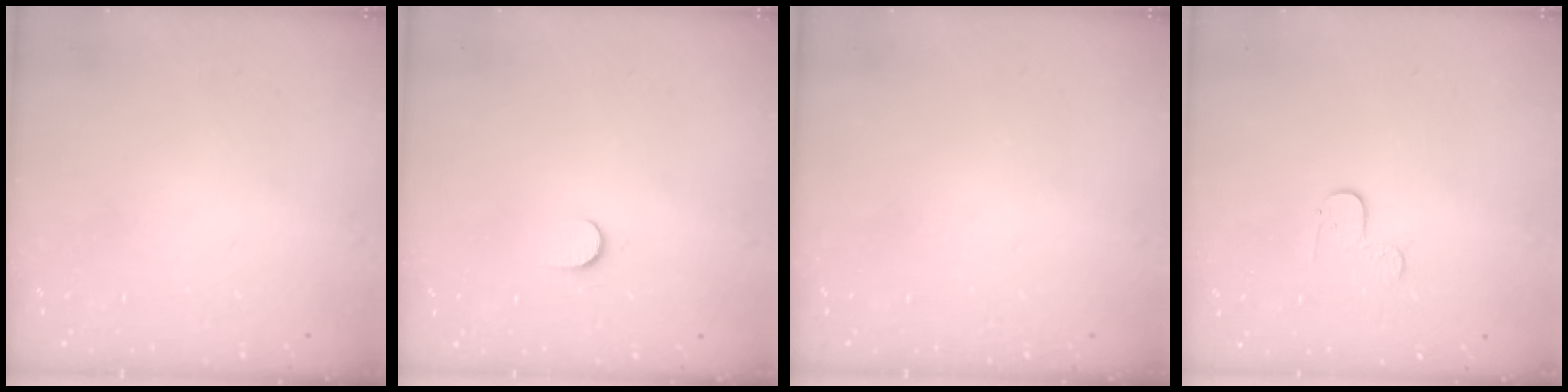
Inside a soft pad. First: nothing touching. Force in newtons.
{"total": 3.9, "press": 3.9, "slide": 0.5}
{"total": 0.0}
{"total": 3.7, "press": 3.7, "slide": 0.4}